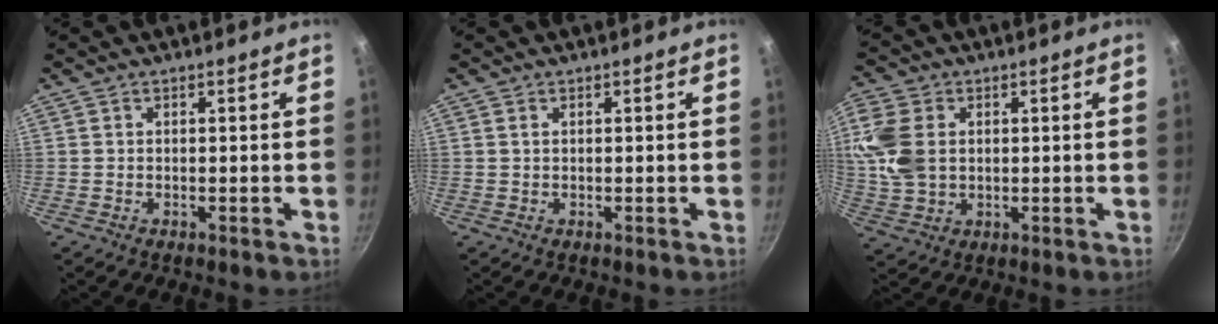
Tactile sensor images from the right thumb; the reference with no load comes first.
{"total": 0.6, "force": [0.2, 0.3, 0.4], "torque": [-0.008, 0.000, 0.004]}
{"total": 9.9, "force": [1.6, 7.2, 6.6], "torque": [-0.127, 0.001, 0.033]}